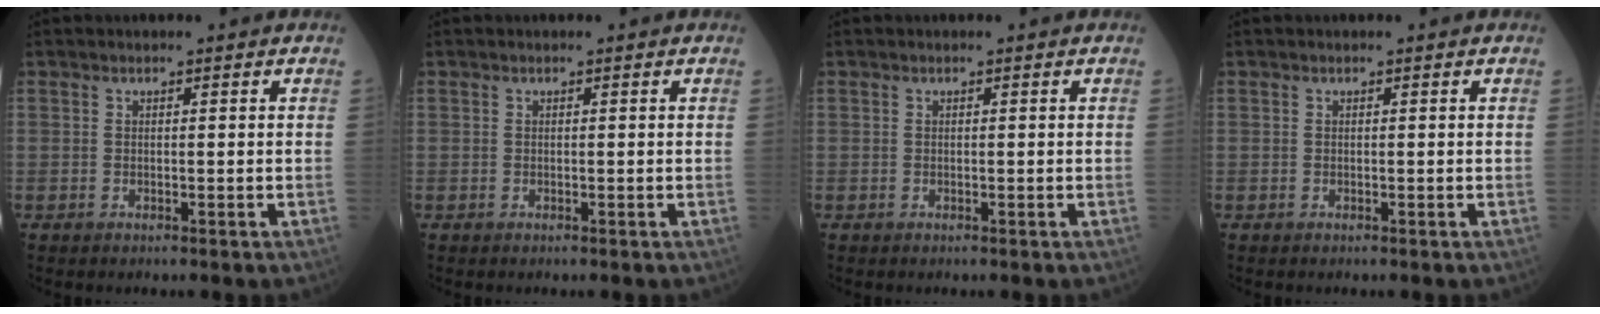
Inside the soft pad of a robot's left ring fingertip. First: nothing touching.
{"total": 0.0}
{"total": 0.0}
{"total": 0.0}